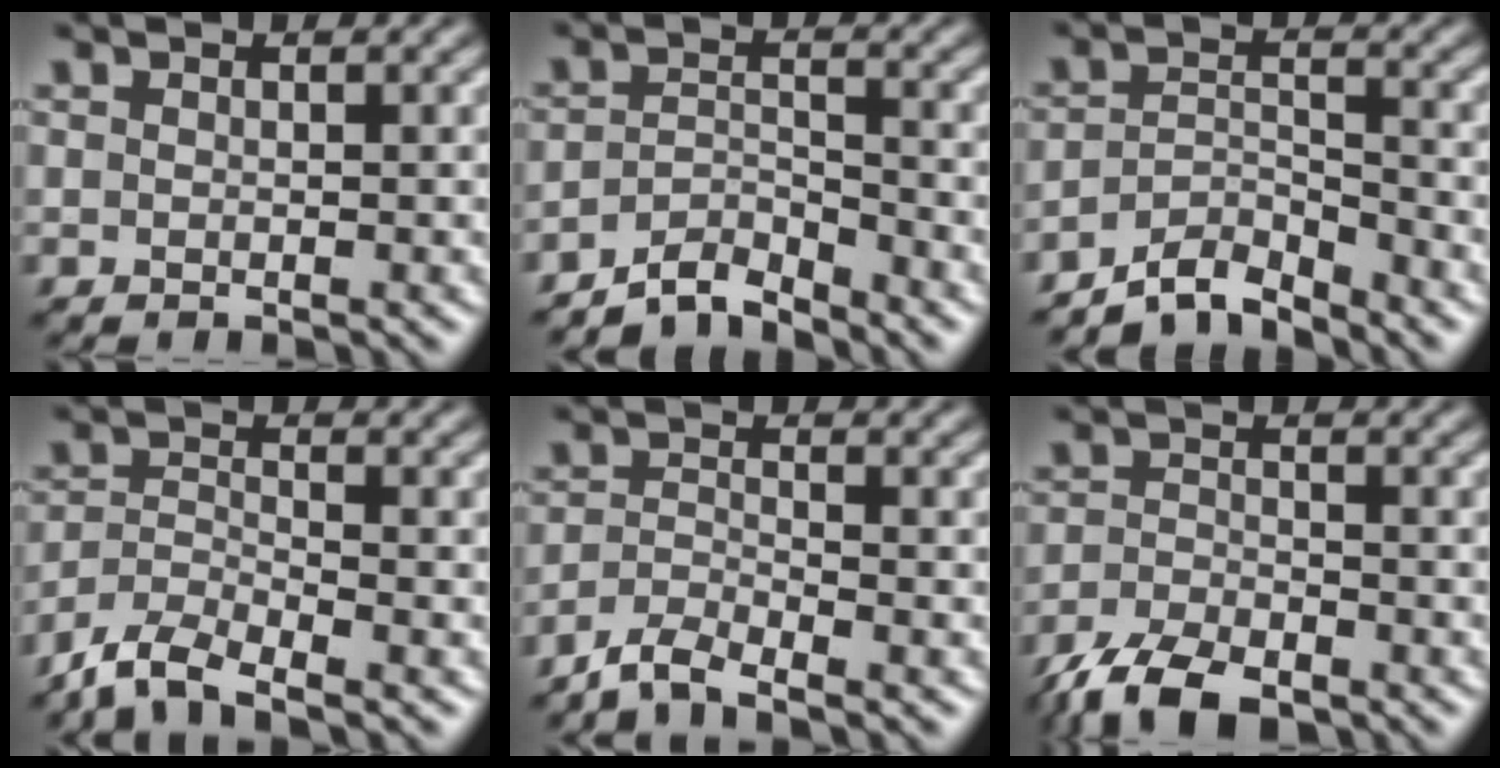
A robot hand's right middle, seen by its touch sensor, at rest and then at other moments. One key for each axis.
{"total": 3.4, "fx": -3.3, "fy": 0.5, "fz": 1.0, "tx": -0.016, "ty": 0.005, "tz": -0.070}
{"total": 4.2, "fx": -4.0, "fy": 0.8, "fz": 1.3, "tx": -0.021, "ty": 0.003, "tz": -0.080}
{"total": 4.4, "fx": -3.7, "fy": 1.0, "fz": 2.2, "tx": -0.044, "ty": -0.006, "tz": -0.080}
{"total": 3.0, "fx": -2.6, "fy": 0.4, "fz": 1.4, "tx": -0.029, "ty": -0.002, "tz": -0.062}
{"total": 5.8, "fx": -4.5, "fy": 2.1, "fz": 2.9, "tx": -0.053, "ty": -0.008, "tz": -0.091}